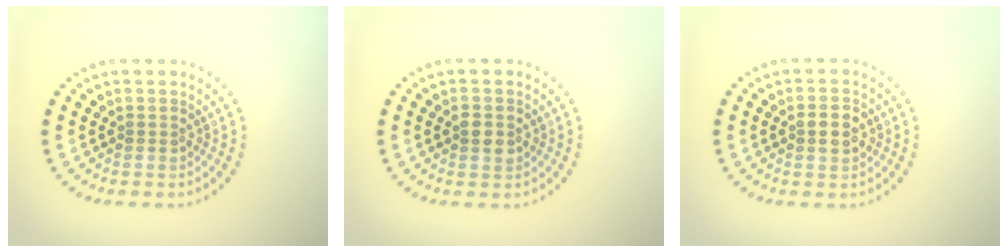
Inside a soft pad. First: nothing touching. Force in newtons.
{"total": 2.1, "press": 2.1, "slide": 0.1}
{"total": 2.1, "press": 2.0, "slide": 0.2}